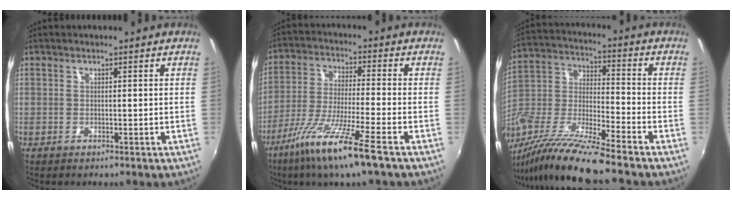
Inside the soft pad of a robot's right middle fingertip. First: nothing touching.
{"total": 12.8, "force": [-7.9, 0.1, 10.0], "torque": [-0.209, -0.027, -0.149]}
{"total": 16.1, "force": [-12.6, 0.6, 10.0], "torque": [-0.204, -0.024, -0.250]}